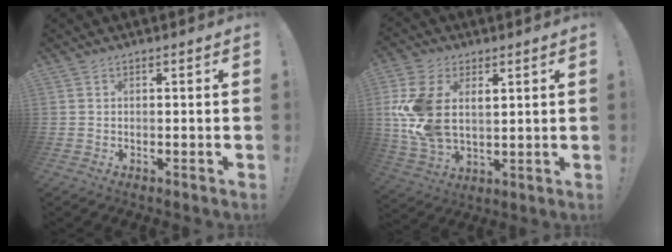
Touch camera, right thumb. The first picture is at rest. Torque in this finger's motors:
{"motor_torque": [2.17, 2.17, 0.79, 0.72, 0.40]}